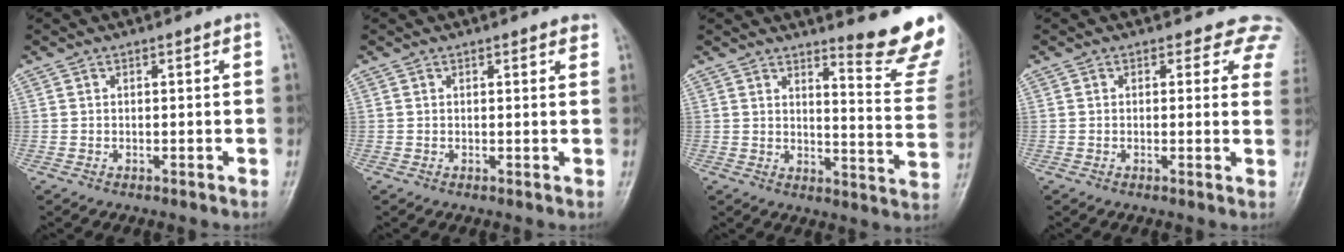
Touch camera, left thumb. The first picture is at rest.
{"total": 2.0, "force": [1.3, 0.6, 1.3], "torque": [-0.010, -0.001, 0.012]}
{"total": 13.8, "force": [11.5, 1.2, 7.6], "torque": [-0.073, -0.128, 0.138]}
{"total": 6.1, "force": [4.9, 3.4, 1.3], "torque": [0.030, -0.015, 0.024]}